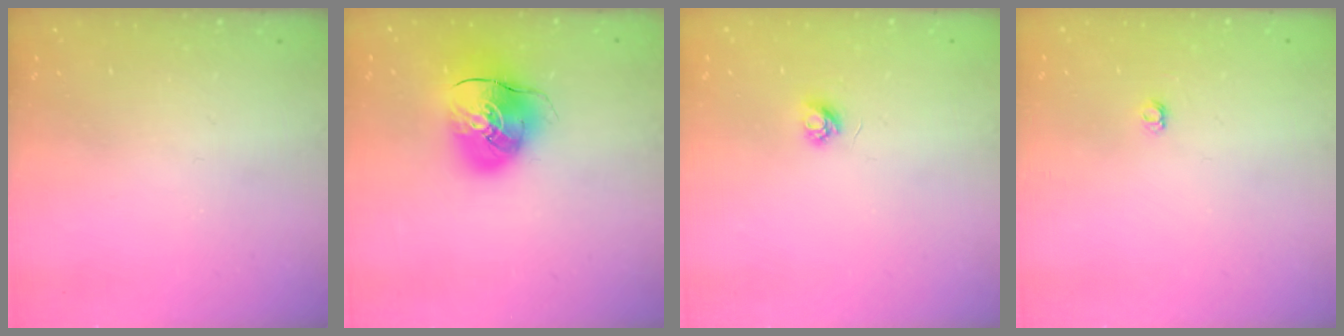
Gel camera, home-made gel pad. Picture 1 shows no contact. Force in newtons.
{"total": 11.3, "press": 11.1, "slide": 2.0}
{"total": 3.2, "press": 3.2, "slide": 0.3}
{"total": 2.9, "press": 2.9, "slide": 0.3}